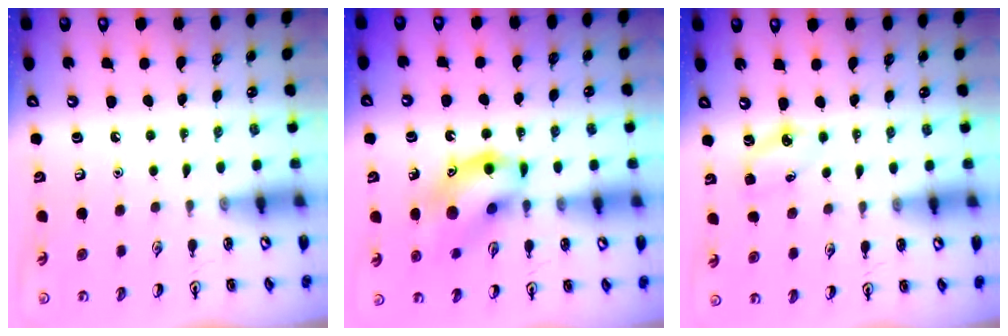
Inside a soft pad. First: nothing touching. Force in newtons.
{"total": 13.0, "press": 12.7, "slide": 2.4}
{"total": 4.6, "press": 4.4, "slide": 1.4}